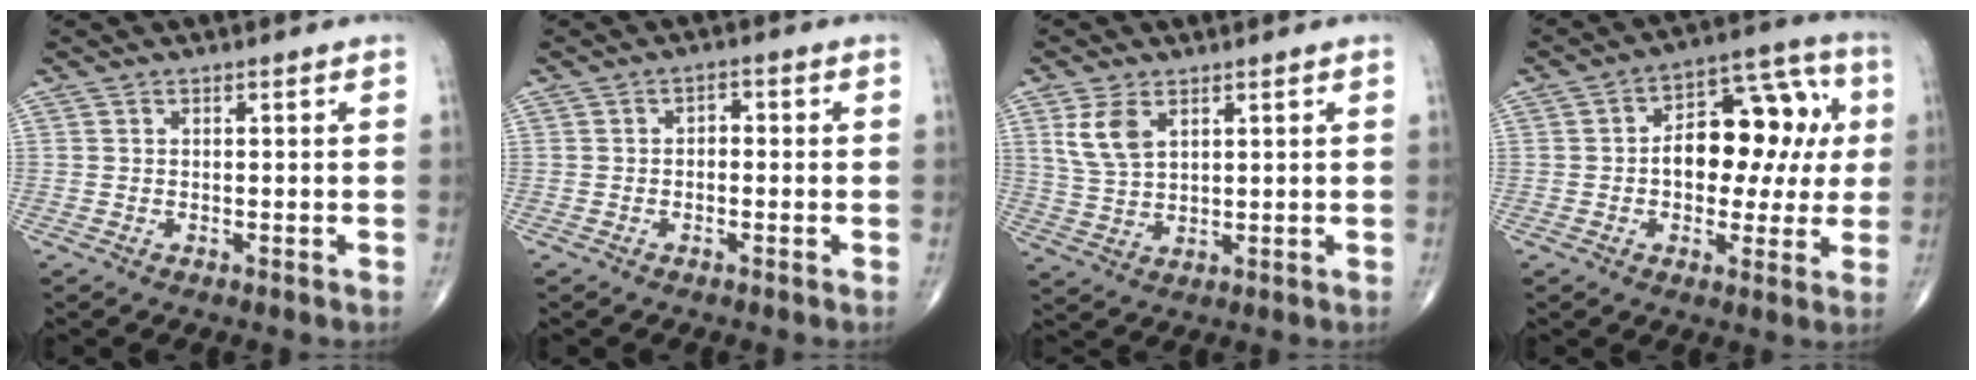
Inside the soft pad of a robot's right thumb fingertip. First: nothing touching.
{"total": 1.8, "force": [-0.3, 1.3, 1.3], "torque": [-0.008, 0.009, -0.012]}
{"total": 6.3, "force": [2.8, 3.5, 4.4], "torque": [-0.085, -0.007, 0.066]}
{"total": 16.0, "force": [1.2, 9.8, 12.6], "torque": [-0.128, 0.041, 0.014]}